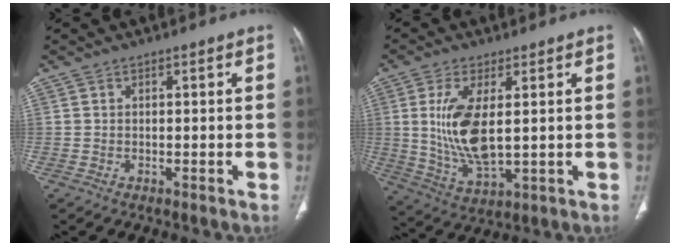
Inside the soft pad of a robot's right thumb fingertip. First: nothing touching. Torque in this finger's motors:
{"motor_torque": [-0.88, 1.06, 0.52, 0.81, 0.40]}